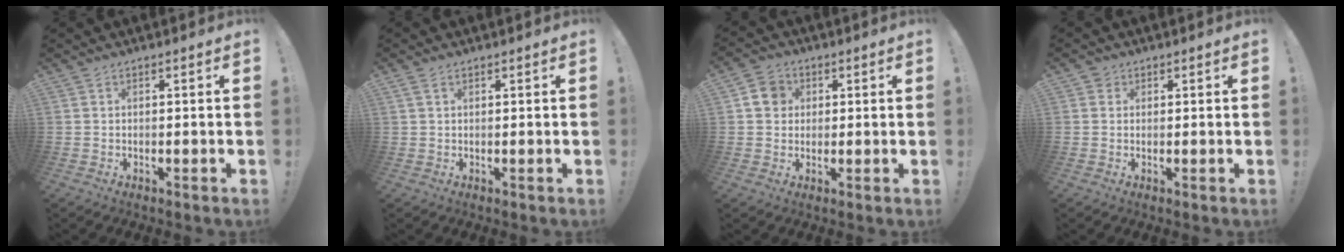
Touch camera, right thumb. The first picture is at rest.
{"total": 2.0, "force": [1.0, 1.1, 1.4], "torque": [-0.029, 0.002, 0.020]}
{"total": 6.9, "force": [1.7, 6.2, 2.6], "torque": [-0.029, 0.003, 0.035]}
{"total": 1.9, "force": [1.0, 1.5, 0.4], "torque": [-0.005, -0.001, 0.017]}